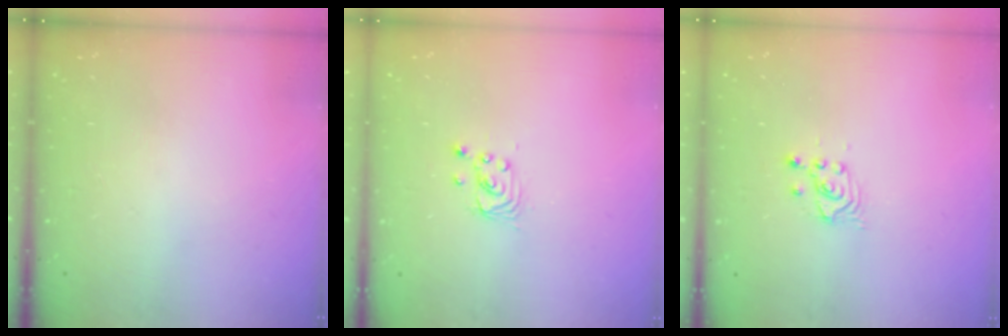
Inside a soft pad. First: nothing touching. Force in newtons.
{"total": 2.4, "press": 2.4, "slide": 0.2}
{"total": 2.6, "press": 2.5, "slide": 0.3}